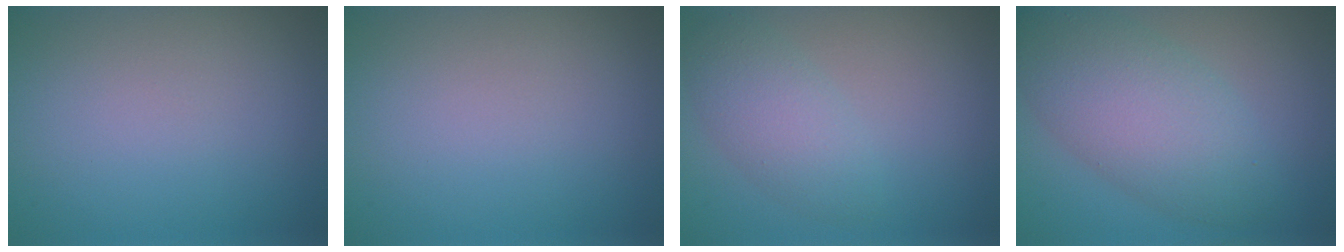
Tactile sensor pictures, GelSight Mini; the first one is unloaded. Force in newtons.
{"total": 0.0}
{"total": 3.2, "press": 3.2, "slide": 0.1}
{"total": 6.7, "press": 6.7, "slide": 0.5}